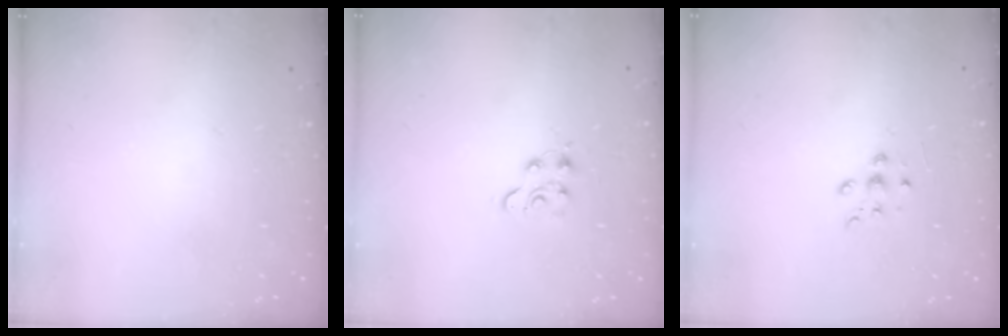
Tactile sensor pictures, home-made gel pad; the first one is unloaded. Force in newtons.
{"total": 5.1, "press": 5.1, "slide": 0.6}
{"total": 6.1, "press": 5.9, "slide": 1.2}